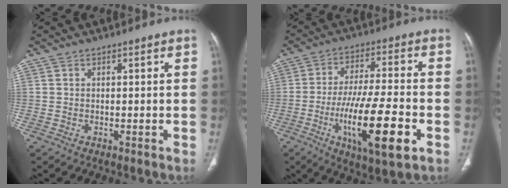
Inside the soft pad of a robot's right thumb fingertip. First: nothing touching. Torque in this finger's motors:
{"motor_torque": [1.58, 3.43, 1.69, -0.01, 0.51]}